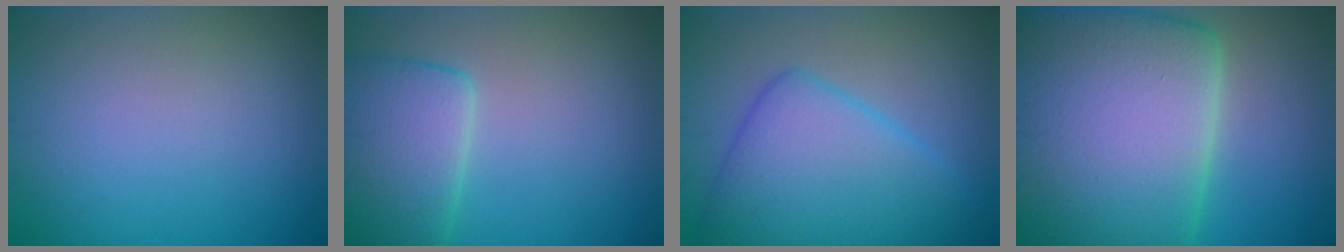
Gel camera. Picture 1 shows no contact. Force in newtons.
{"total": 6.2, "press": 6.2, "slide": 0.4}
{"total": 8.5, "press": 8.5, "slide": 0.2}
{"total": 23.5, "press": 23.5, "slide": 1.1}